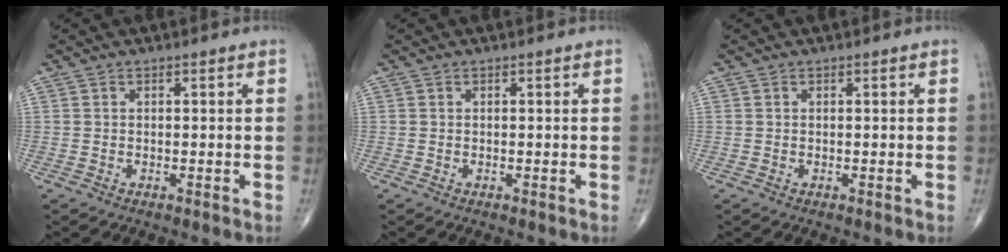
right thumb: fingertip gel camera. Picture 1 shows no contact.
{"total": 0.0}
{"total": 0.0}